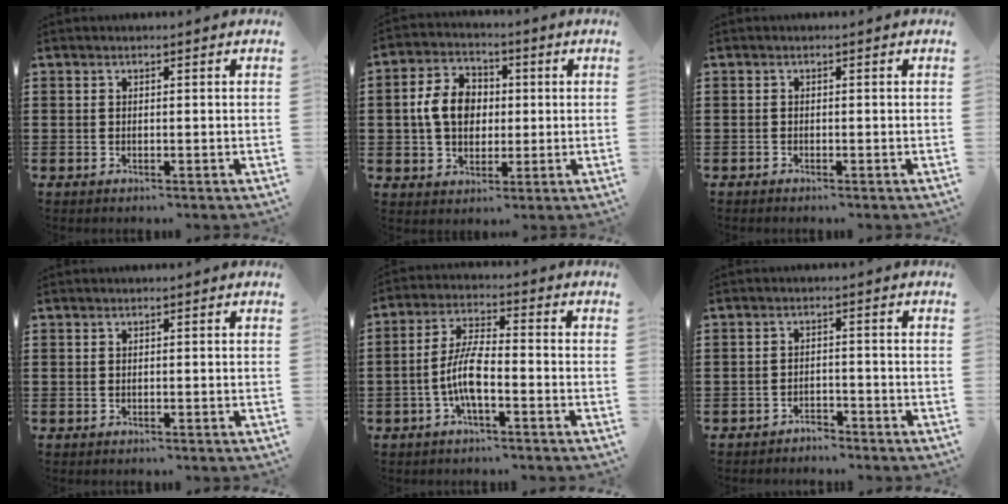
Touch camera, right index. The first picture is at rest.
{"total": 8.1, "force": [0.4, 6.3, 5.1], "torque": [-0.125, 0.013, -0.001]}
{"total": 0.5, "force": [-0.5, 0.2, 0.0], "torque": [-0.001, 0.001, -0.011]}
{"total": 0.0}
{"total": 6.9, "force": [-2.3, 1.9, 6.3], "torque": [-0.148, -0.011, -0.051]}
{"total": 2.3, "force": [-2.3, 0.4, 0.0], "torque": [-0.008, 0.001, -0.050]}